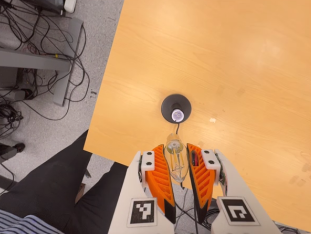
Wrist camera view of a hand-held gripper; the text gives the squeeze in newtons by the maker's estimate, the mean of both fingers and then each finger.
{"total": 20.1, "left": 25.1, "right": 15.2}